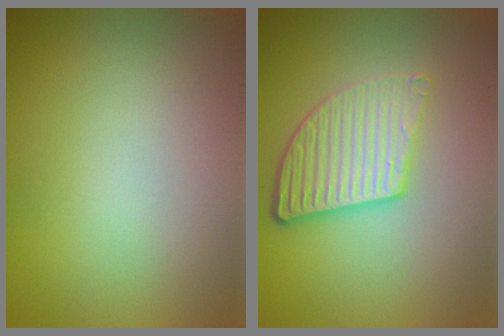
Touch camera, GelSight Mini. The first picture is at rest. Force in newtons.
{"total": 4.7, "press": 3.6, "slide": 3.1}